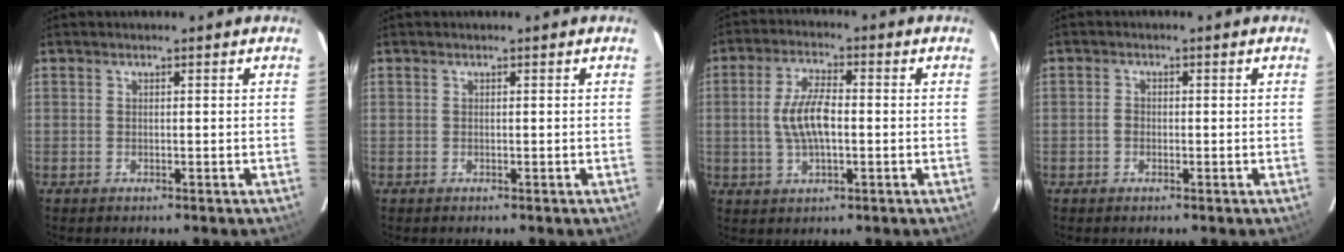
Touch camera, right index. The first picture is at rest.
{"total": 0.0}
{"total": 8.0, "force": [-0.5, 3.2, 7.3], "torque": [-0.144, 0.007, -0.008]}
{"total": 1.5, "force": [-0.6, 1.2, 0.6], "torque": [-0.010, 0.004, -0.012]}